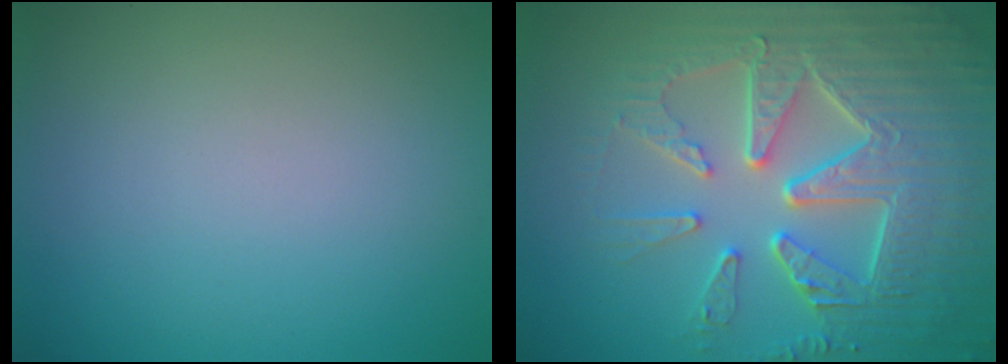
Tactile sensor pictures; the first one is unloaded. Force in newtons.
{"total": 8.8, "press": 6.4, "slide": 6.0}